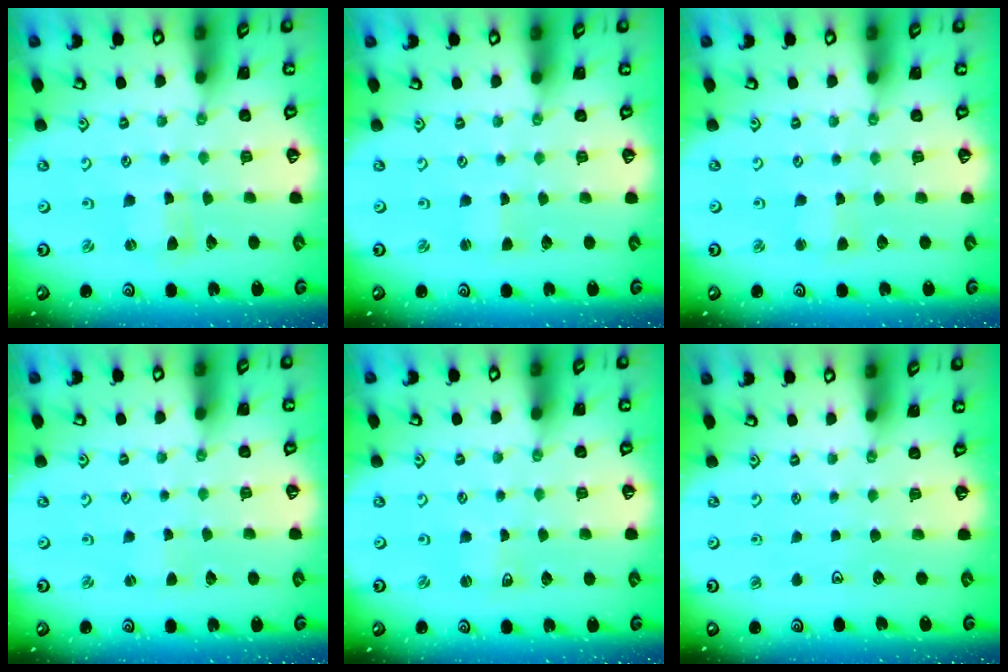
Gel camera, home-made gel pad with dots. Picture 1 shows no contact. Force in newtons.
{"total": 0.6, "press": 0.6, "slide": 0.0}
{"total": 2.3, "press": 2.3, "slide": 0.3}
{"total": 0.7, "press": 0.7, "slide": 0.1}
{"total": 1.2, "press": 1.2, "slide": 0.2}
{"total": 0.0}